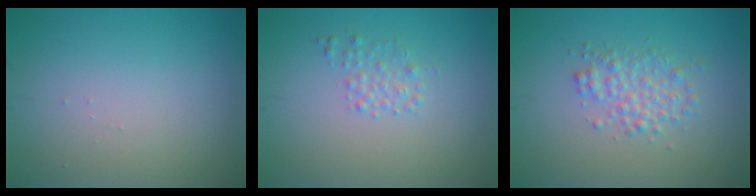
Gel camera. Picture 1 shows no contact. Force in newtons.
{"total": 1.4, "press": 1.4, "slide": 0.1}
{"total": 2.6, "press": 2.6, "slide": 0.0}